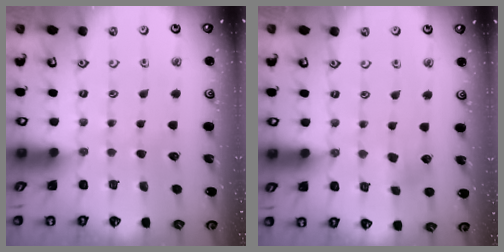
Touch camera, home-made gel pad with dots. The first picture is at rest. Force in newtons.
{"total": 4.0, "press": 3.9, "slide": 0.4}